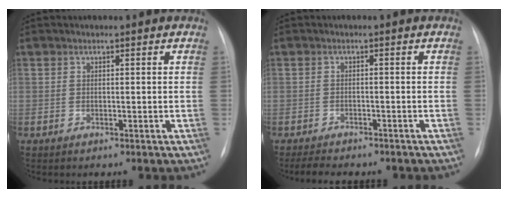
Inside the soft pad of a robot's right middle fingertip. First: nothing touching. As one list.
[{"total": 6.4, "force": [-5.4, 1.9, 2.7], "torque": [-0.045, -0.006, -0.068]}]